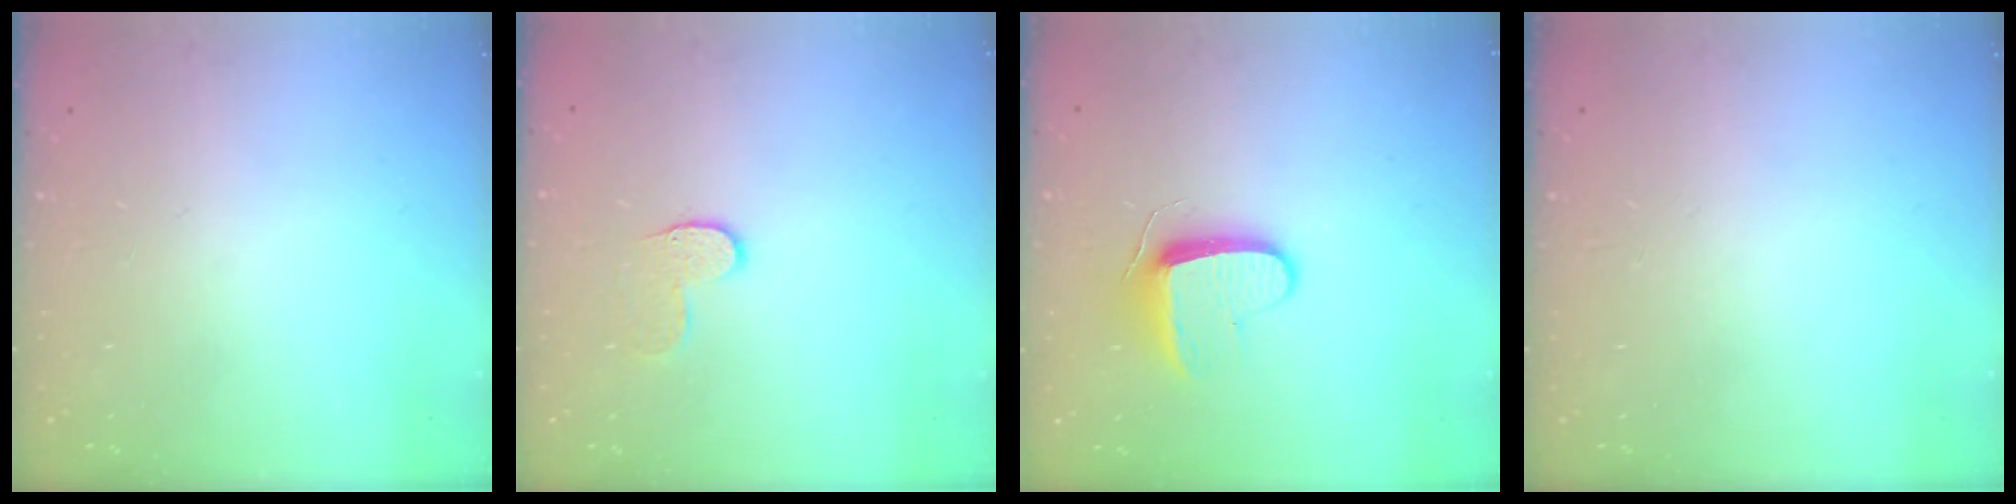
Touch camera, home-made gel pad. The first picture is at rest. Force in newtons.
{"total": 6.6, "press": 6.6, "slide": 0.6}
{"total": 9.2, "press": 9.2, "slide": 0.7}
{"total": 0.0}